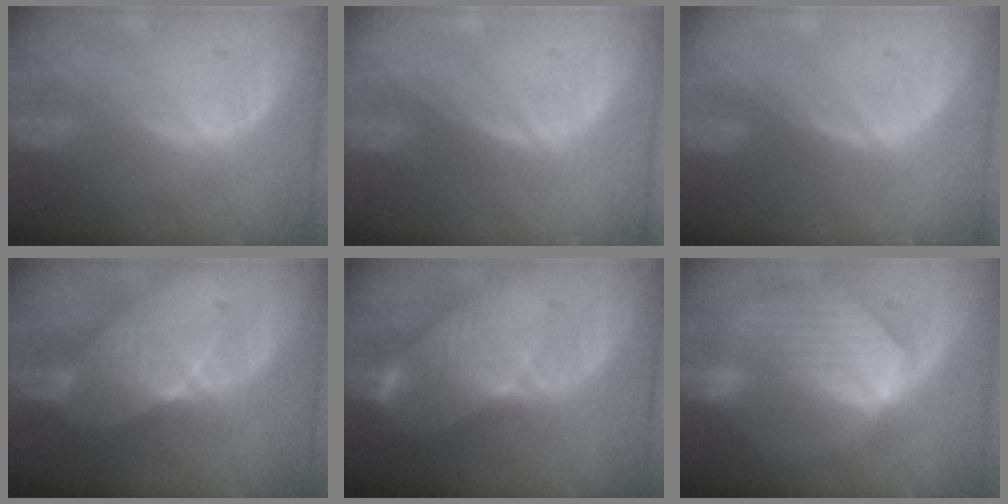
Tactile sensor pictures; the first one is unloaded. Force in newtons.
{"total": 0.0}
{"total": 0.0}
{"total": 7.4, "press": 6.9, "slide": 2.6}
{"total": 8.4, "press": 7.4, "slide": 3.9}
{"total": 9.4, "press": 8.3, "slide": 4.4}